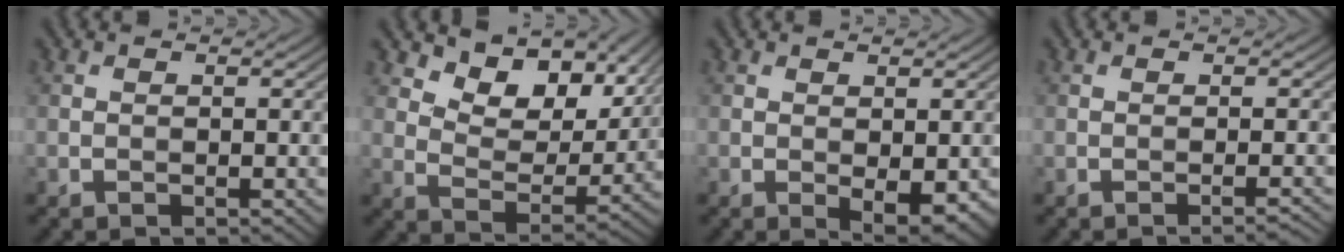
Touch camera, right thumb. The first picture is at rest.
{"total": 10.3, "force": [6.8, 5.5, 5.4], "torque": [-0.108, -0.009, 0.110]}
{"total": 3.1, "force": [-0.4, 1.4, 2.8], "torque": [-0.044, -0.008, 0.000]}
{"total": 1.4, "force": [-0.6, 0.2, 1.2], "torque": [-0.010, 0.004, -0.020]}